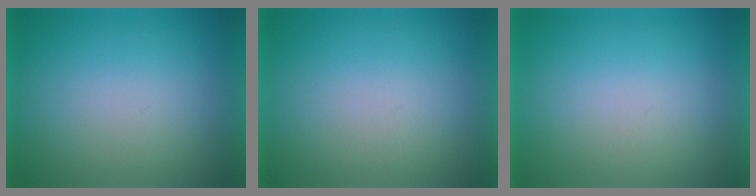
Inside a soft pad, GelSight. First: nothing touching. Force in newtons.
{"total": 1.2}
{"total": 1.2}